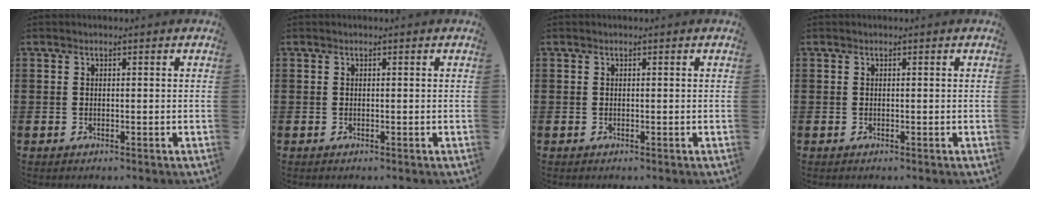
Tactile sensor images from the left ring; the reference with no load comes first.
{"total": 0.0}
{"total": 0.0}
{"total": 0.0}